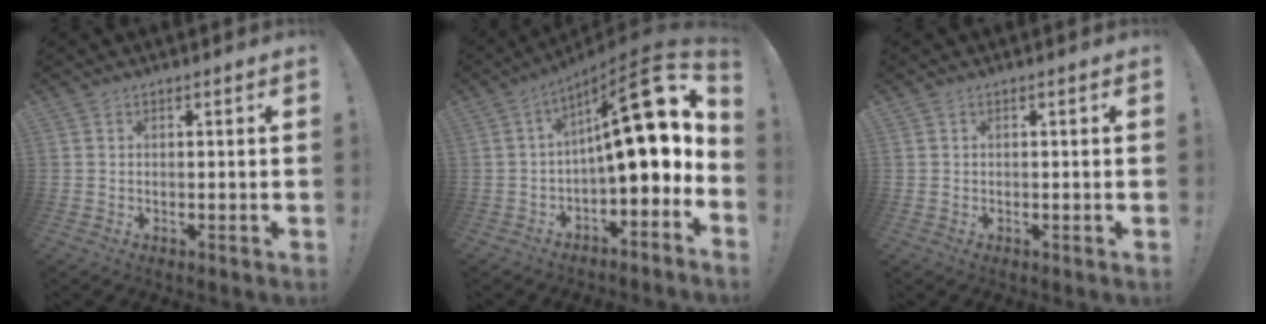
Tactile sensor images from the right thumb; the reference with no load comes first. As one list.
[{"total": 19.9, "force": [3.1, 5.7, 18.8], "torque": [-0.278, -0.018, 0.048]}, {"total": 0.0}]